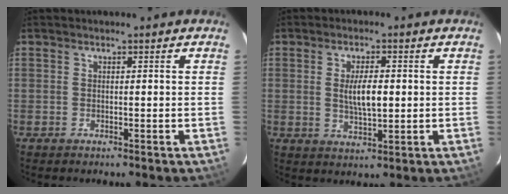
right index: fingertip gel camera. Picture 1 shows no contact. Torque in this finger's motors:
{"motor_torque": [0.95, 0.13, 0.52, 0.10]}